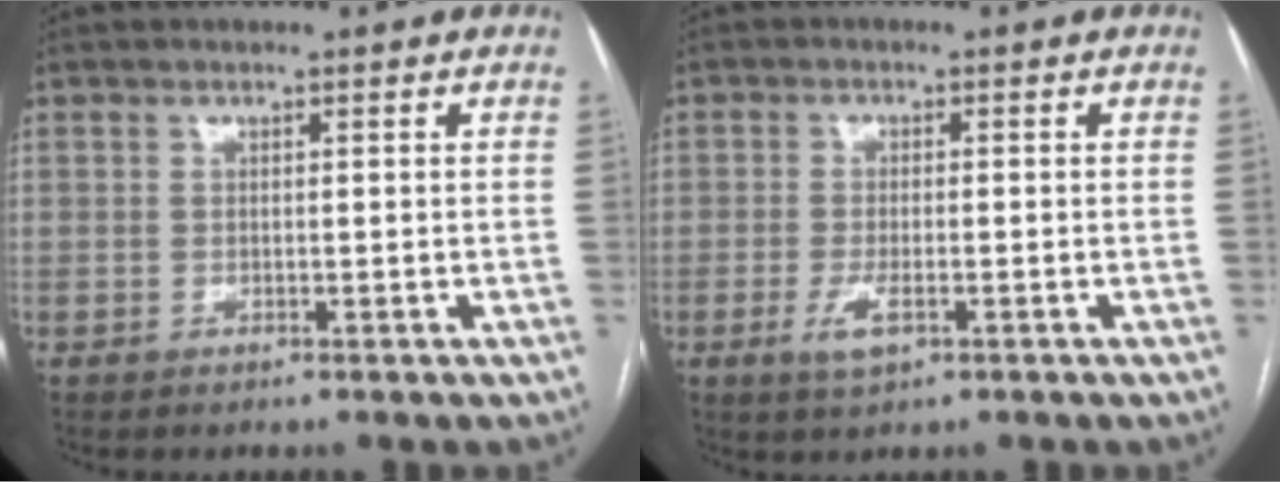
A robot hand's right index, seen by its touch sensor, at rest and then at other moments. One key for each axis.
{"total": 3.5, "fx": -1.4, "fy": 1.5, "fz": 2.8, "tx": -0.057, "ty": -0.001, "tz": -0.023}